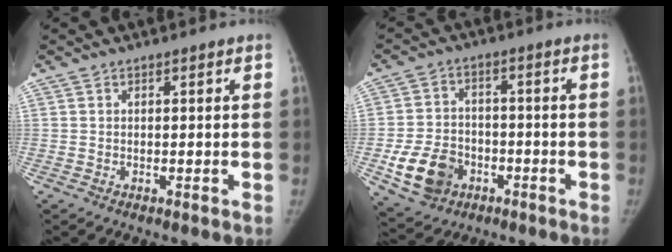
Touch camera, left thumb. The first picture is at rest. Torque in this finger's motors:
{"motor_torque": [0.42, 1.99, 0.18, -0.04, 0.28]}